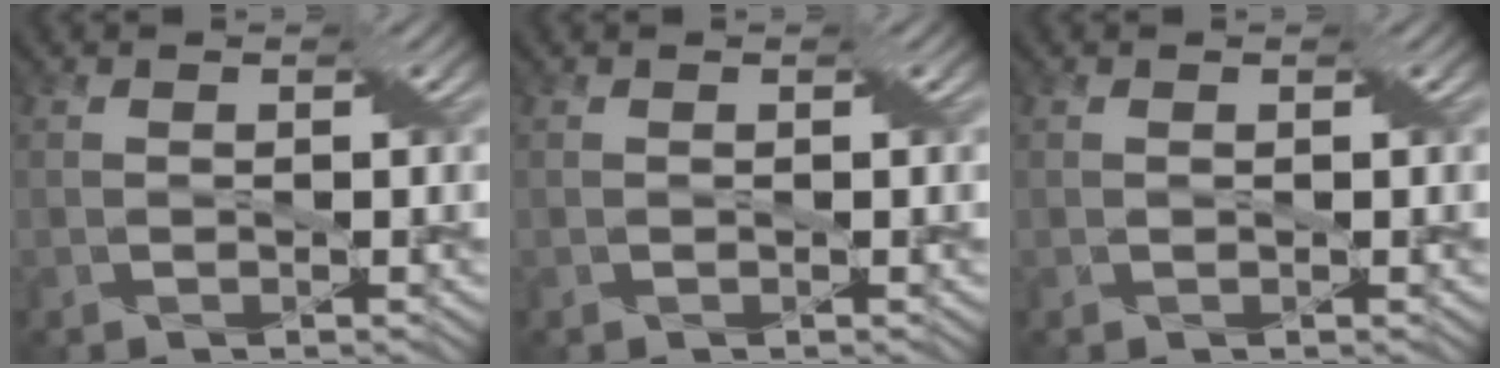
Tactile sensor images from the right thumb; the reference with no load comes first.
{"total": 0.0}
{"total": 0.0}